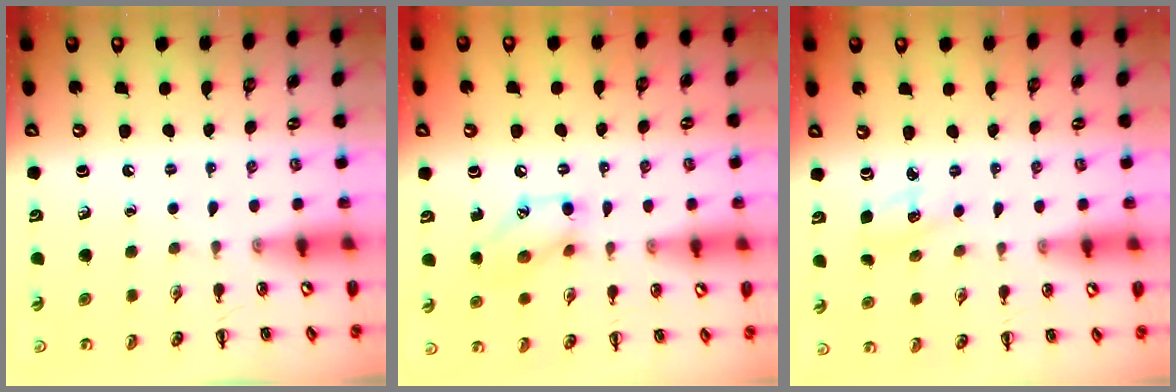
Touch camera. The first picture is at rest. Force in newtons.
{"total": 10.9, "press": 10.8, "slide": 1.2}
{"total": 4.0, "press": 3.9, "slide": 1.1}